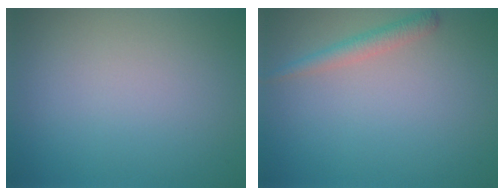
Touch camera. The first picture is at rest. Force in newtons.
{"total": 1.7, "press": 1.7, "slide": 0.1}